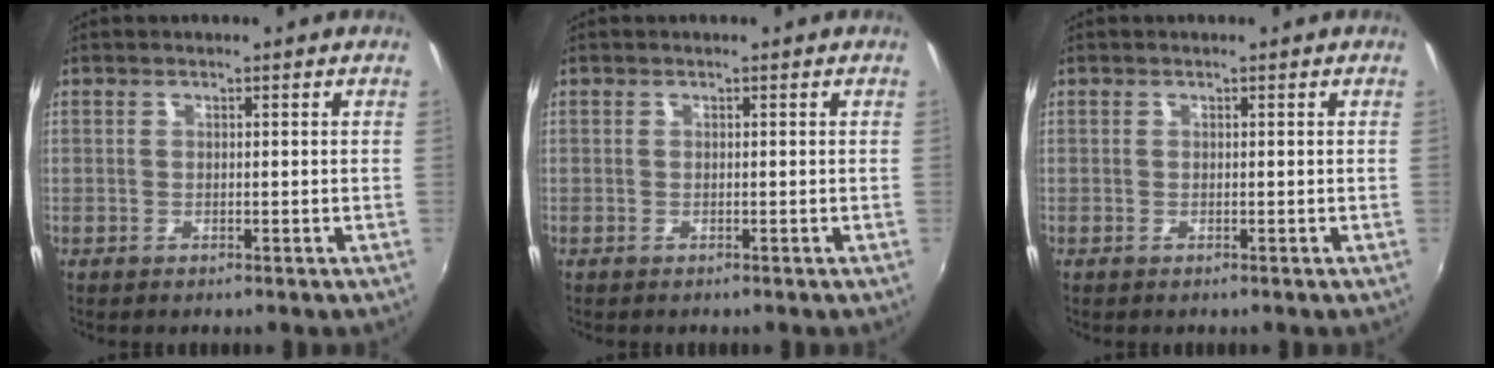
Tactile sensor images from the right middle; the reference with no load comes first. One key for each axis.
{"total": 0.0}
{"total": 0.0}